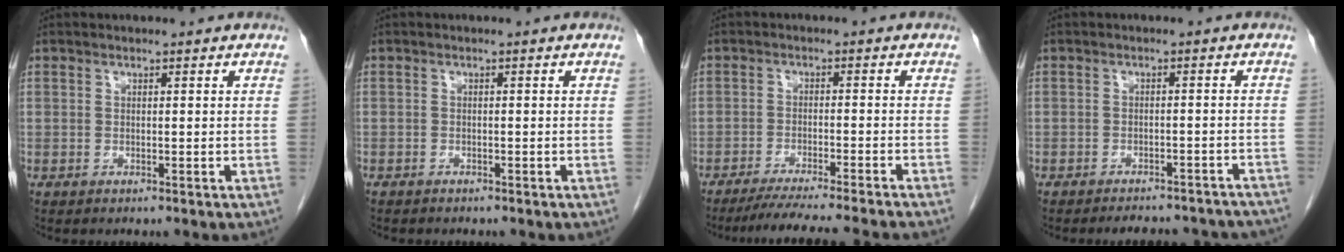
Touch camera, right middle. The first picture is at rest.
{"total": 1.6, "force": [-1.3, 0.6, 0.5], "torque": [-0.015, -0.001, -0.017]}
{"total": 12.5, "force": [-11.1, -1.3, 5.5], "torque": [-0.056, -0.028, -0.163]}
{"total": 12.9, "force": [-12.0, 3.5, 3.3], "torque": [-0.038, 0.011, -0.125]}